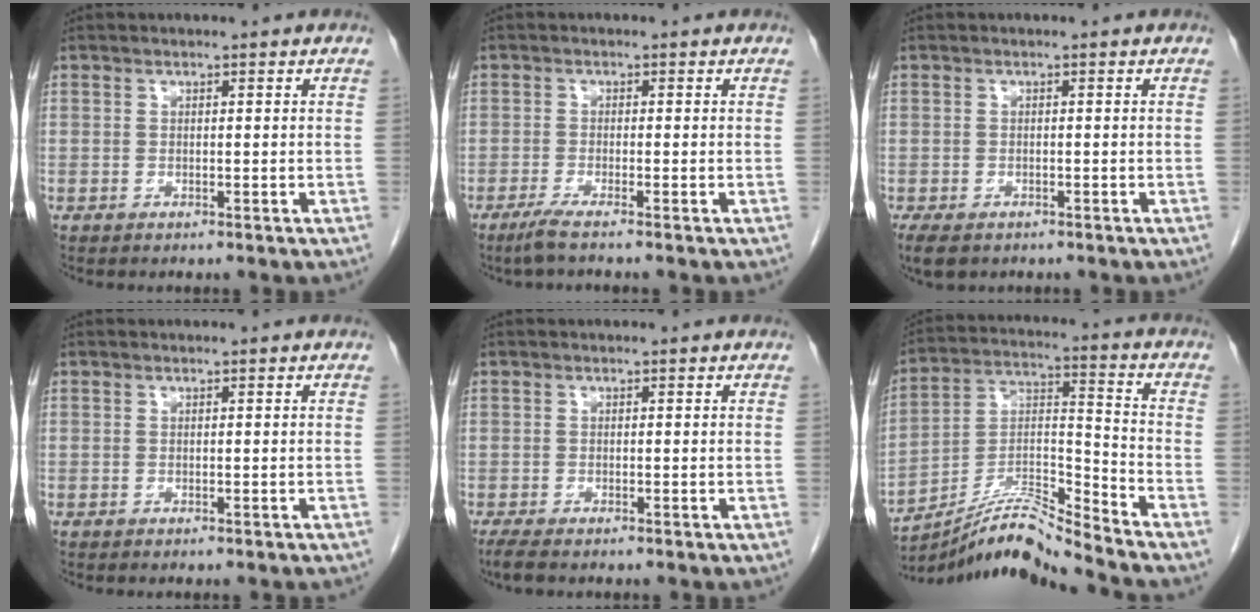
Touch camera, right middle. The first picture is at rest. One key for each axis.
{"total": 2.7, "fx": -2.0, "fy": -0.5, "fz": 1.7, "tx": -0.041, "ty": -0.006, "tz": -0.043}
{"total": 5.4, "fx": -3.7, "fy": 3.0, "fz": 2.6, "tx": -0.050, "ty": -0.009, "tz": -0.055}
{"total": 2.3, "fx": -2.0, "fy": 0.6, "fz": 1.0, "tx": -0.013, "ty": -0.003, "tz": -0.021}
{"total": 2.4, "fx": -1.9, "fy": 0.5, "fz": 1.4, "tx": -0.031, "ty": -0.009, "tz": -0.030}
{"total": 11.0, "fx": -10.4, "fy": -2.0, "fz": 2.9, "tx": -0.061, "ty": 0.022, "tz": -0.188}